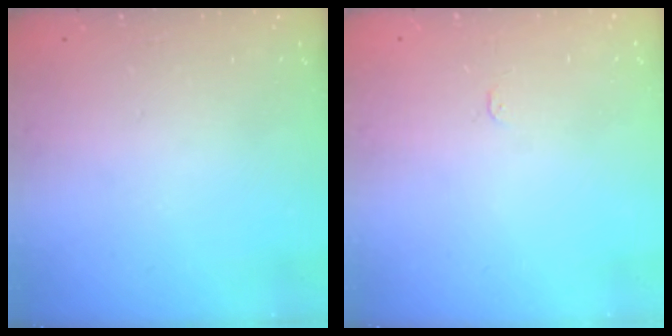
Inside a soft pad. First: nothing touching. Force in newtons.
{"total": 2.4, "press": 2.4, "slide": 0.3}